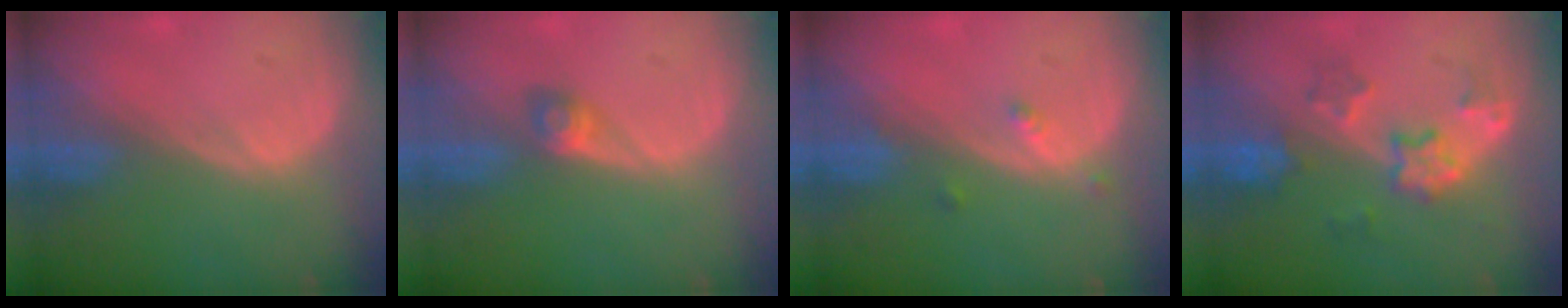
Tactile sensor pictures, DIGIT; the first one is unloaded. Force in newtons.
{"total": 2.5, "press": 2.3, "slide": 1.0}
{"total": 1.9, "press": 1.5, "slide": 1.0}
{"total": 5.8, "press": 5.8, "slide": 0.2}